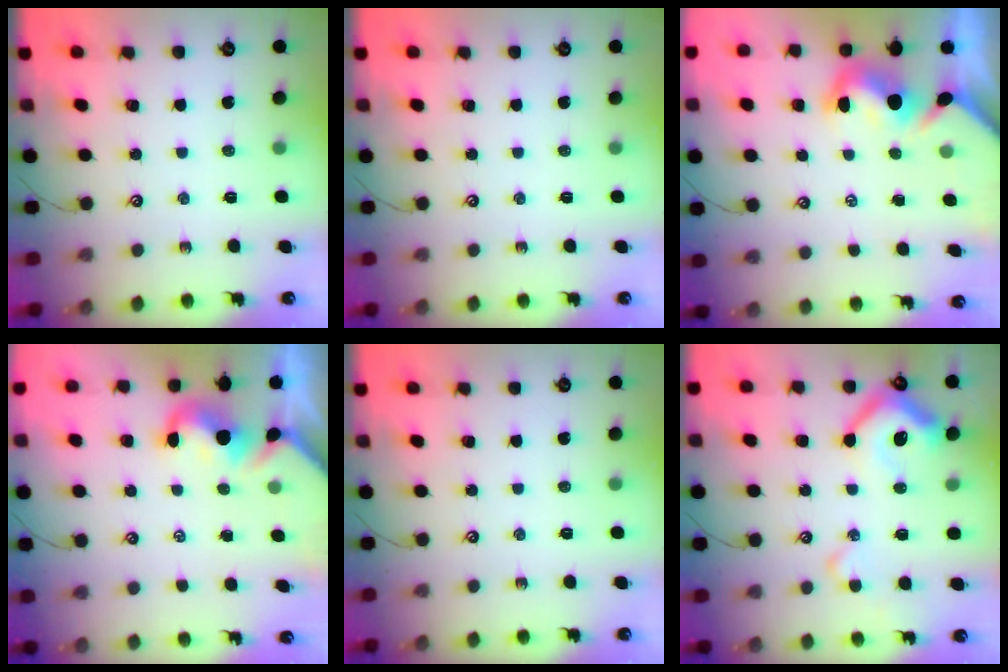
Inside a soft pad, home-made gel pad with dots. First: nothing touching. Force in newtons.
{"total": 0.0}
{"total": 3.4, "press": 3.2, "slide": 1.2}
{"total": 1.4, "press": 1.3, "slide": 0.5}
{"total": 0.0}
{"total": 11.2, "press": 11.1, "slide": 1.5}